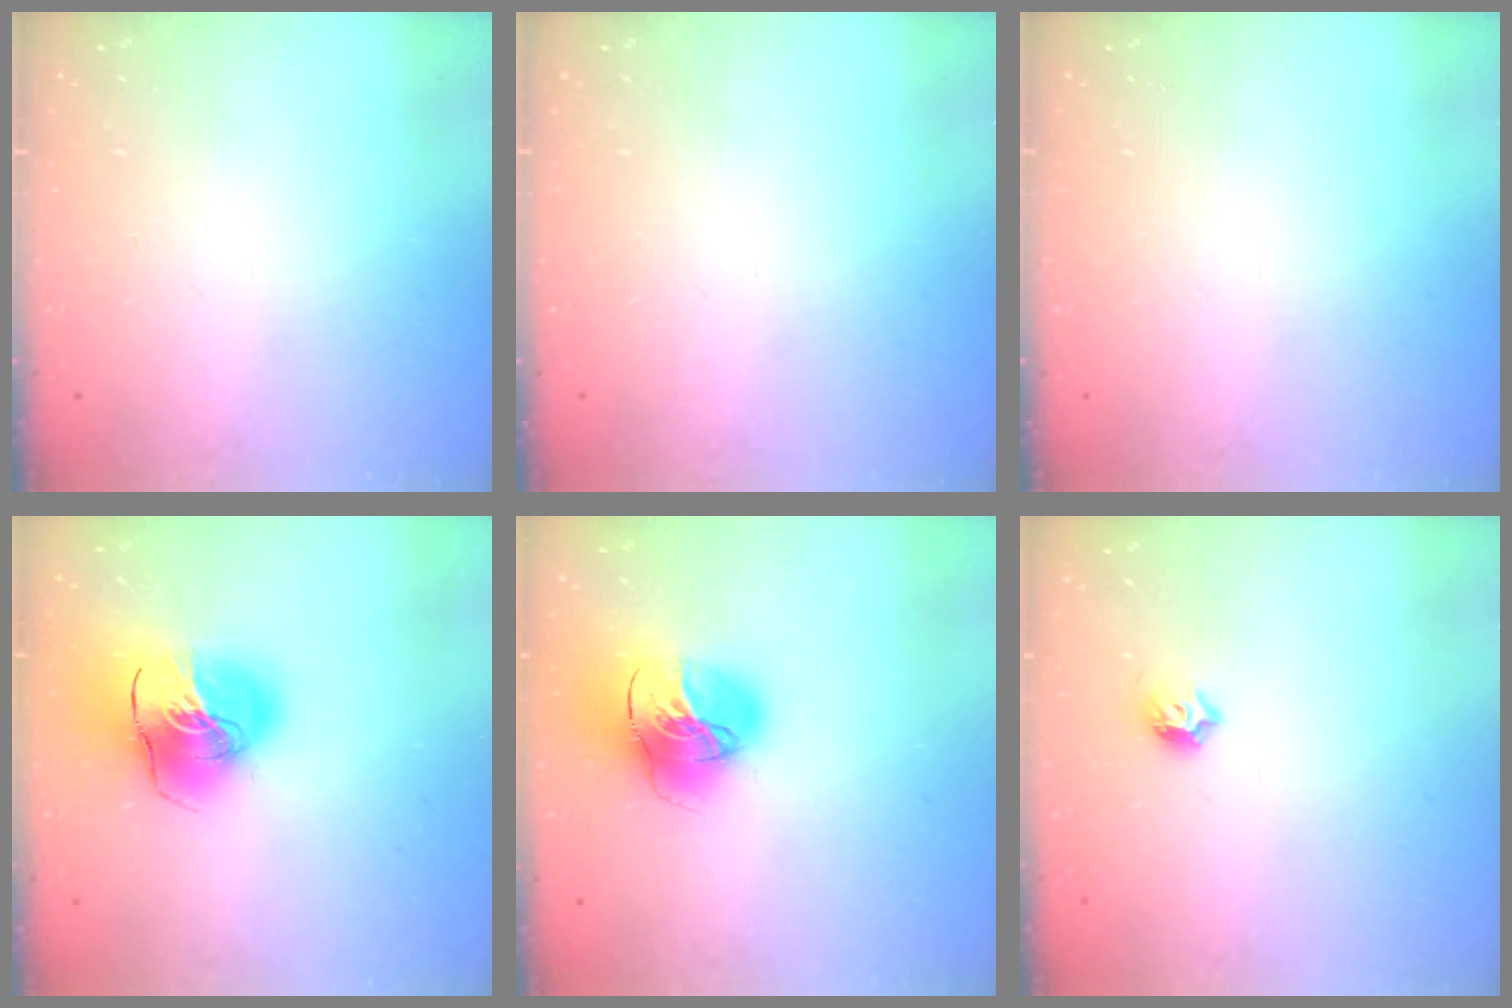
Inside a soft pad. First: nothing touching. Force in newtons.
{"total": 0.0}
{"total": 0.0}
{"total": 18.1, "press": 17.9, "slide": 2.6}
{"total": 20.1, "press": 20.0, "slide": 2.1}
{"total": 4.4, "press": 4.3, "slide": 0.9}